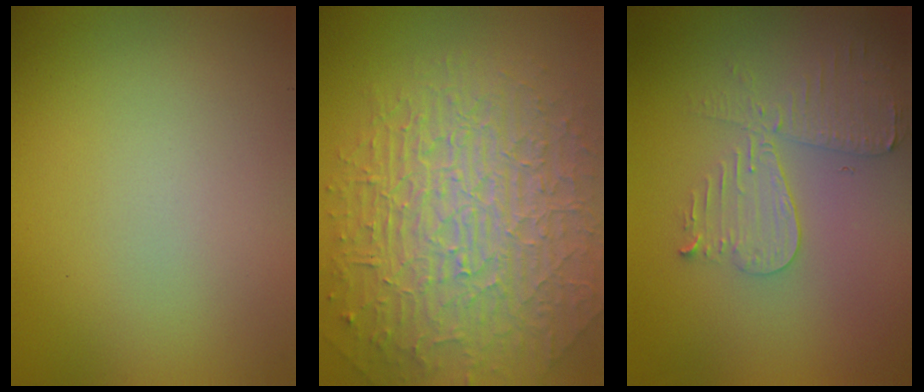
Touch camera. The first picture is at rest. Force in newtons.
{"total": 10.1, "press": 6.5, "slide": 7.7}
{"total": 3.9, "press": 3.4, "slide": 1.8}